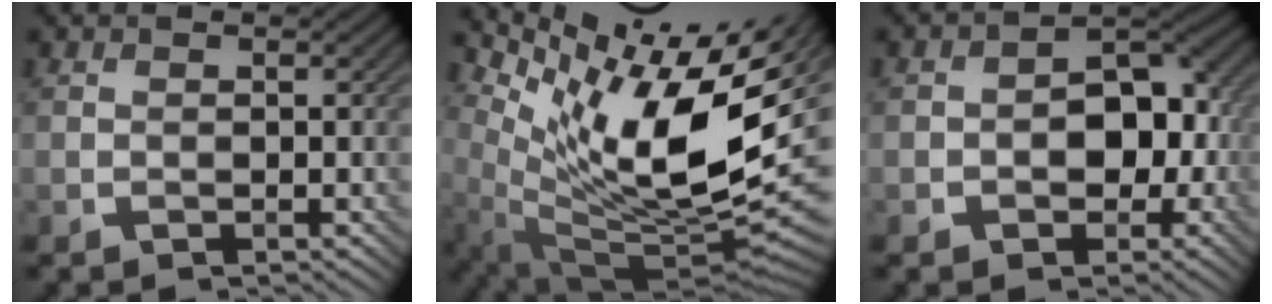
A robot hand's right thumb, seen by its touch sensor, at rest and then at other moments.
{"total": 15.7, "force": [6.6, 6.1, 12.8], "torque": [-0.227, 0.006, 0.122]}
{"total": 7.3, "force": [-1.3, 5.1, 5.1], "torque": [-0.063, 0.006, -0.029]}